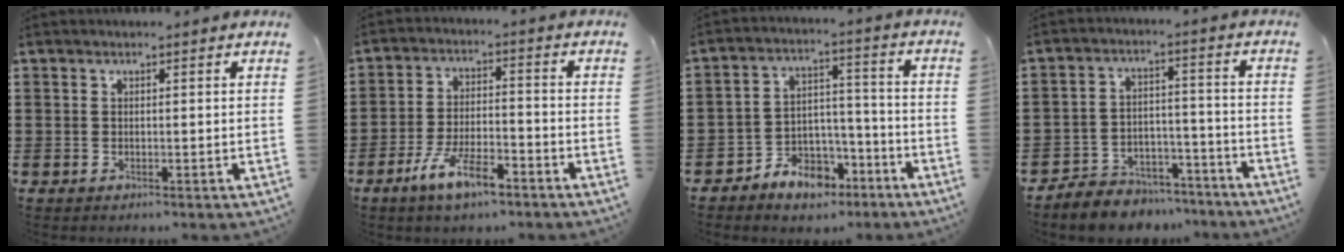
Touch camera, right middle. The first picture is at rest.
{"total": 7.9, "force": [-5.2, 2.3, 5.5], "torque": [-0.111, 0.004, -0.097]}
{"total": 6.4, "force": [-5.2, 3.6, 1.1], "torque": [-0.020, 0.026, -0.100]}
{"total": 6.1, "force": [-5.8, 1.6, 0.1], "torque": [0.000, 0.020, -0.118]}